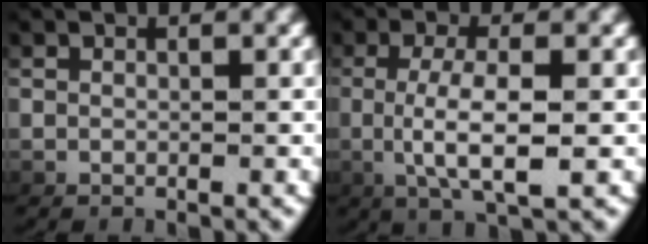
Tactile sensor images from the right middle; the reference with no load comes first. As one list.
[{"total": 4.9, "force": [-0.5, 1.1, 4.8], "torque": [-0.102, -0.011, 0.001]}]